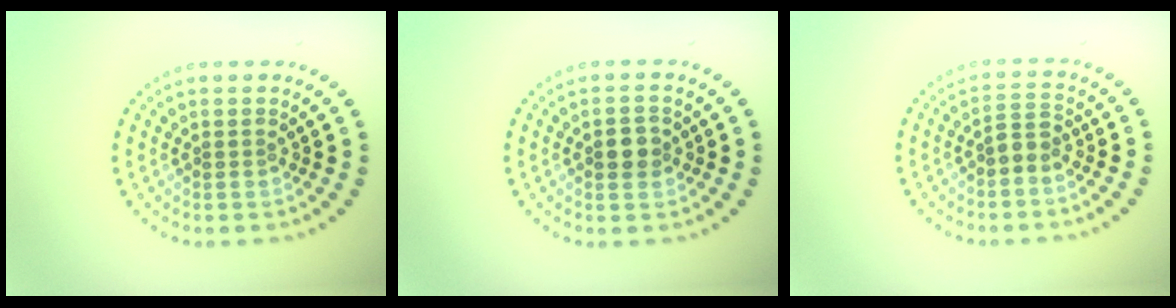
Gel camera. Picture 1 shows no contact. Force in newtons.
{"total": 2.1, "press": 2.1, "slide": 0.2}
{"total": 1.5, "press": 1.3, "slide": 0.8}